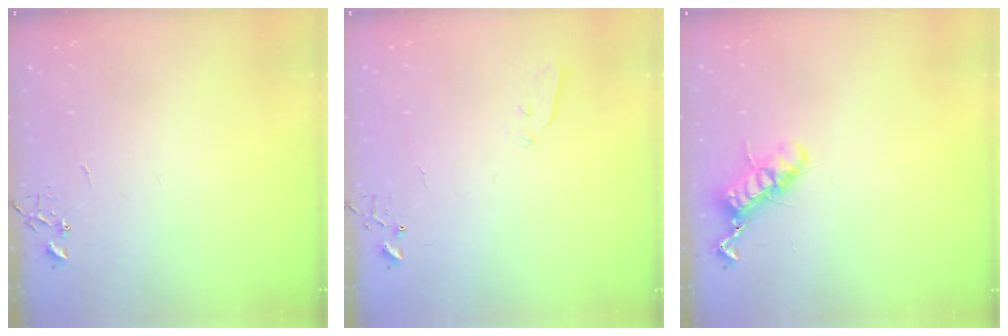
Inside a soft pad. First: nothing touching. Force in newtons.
{"total": 3.6, "press": 3.6, "slide": 0.6}
{"total": 11.9, "press": 11.9, "slide": 0.8}